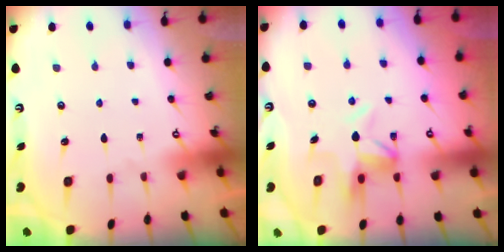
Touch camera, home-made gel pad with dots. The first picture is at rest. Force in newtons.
{"total": 6.2, "press": 6.2, "slide": 0.4}